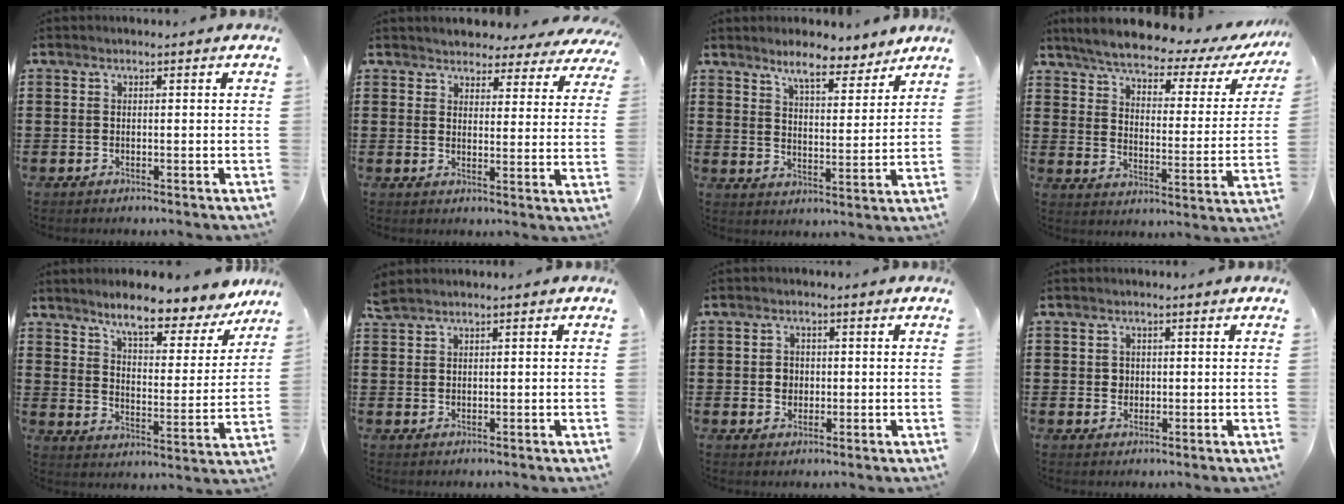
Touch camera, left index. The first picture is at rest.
{"total": 3.6, "force": [3.5, 0.7, -0.1], "torque": [-0.011, -0.023, 0.059]}
{"total": 6.8, "force": [6.1, 1.3, 2.7], "torque": [-0.057, -0.022, 0.108]}
{"total": 5.2, "force": [4.6, 1.0, 2.3], "torque": [-0.070, -0.029, 0.073]}
{"total": 7.4, "force": [6.5, 0.7, 3.4], "torque": [-0.079, -0.040, 0.105]}
{"total": 1.4, "force": [1.3, 0.1, 0.6], "torque": [-0.015, 0.000, 0.025]}
{"total": 2.1, "force": [0.1, 2.0, 0.7], "torque": [-0.021, 0.009, -0.002]}
{"total": 0.8, "force": [0.3, 0.8, 0.1], "torque": [-0.005, 0.004, 0.006]}